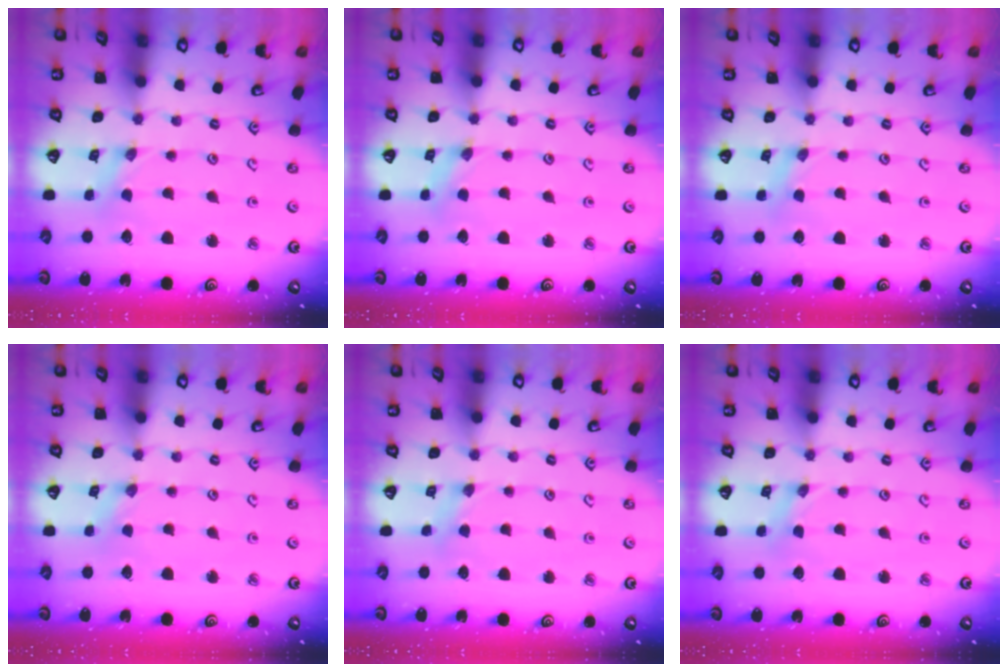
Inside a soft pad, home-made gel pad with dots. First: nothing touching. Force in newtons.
{"total": 0.8, "press": 0.8, "slide": 0.3}
{"total": 1.7, "press": 1.6, "slide": 0.4}
{"total": 0.0}
{"total": 2.9, "press": 2.8, "slide": 0.5}
{"total": 0.0}